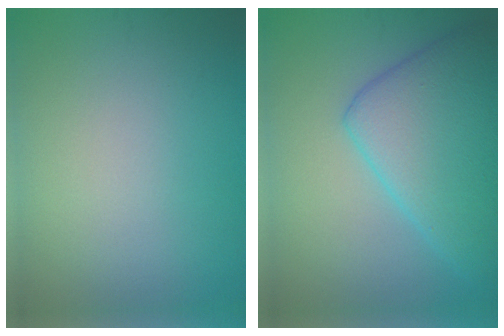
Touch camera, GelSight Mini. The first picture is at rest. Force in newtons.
{"total": 8.0, "press": 8.0, "slide": 0.2}